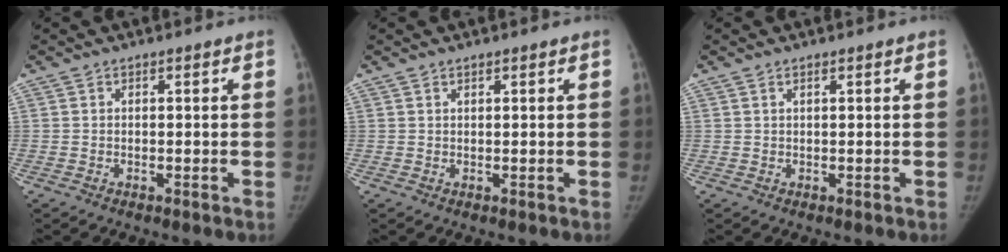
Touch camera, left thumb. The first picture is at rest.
{"total": 0.6, "force": [0.5, 0.1, 0.3], "torque": [-0.006, -0.003, 0.009]}
{"total": 0.6, "force": [0.4, 0.0, 0.4], "torque": [-0.010, 0.002, 0.009]}